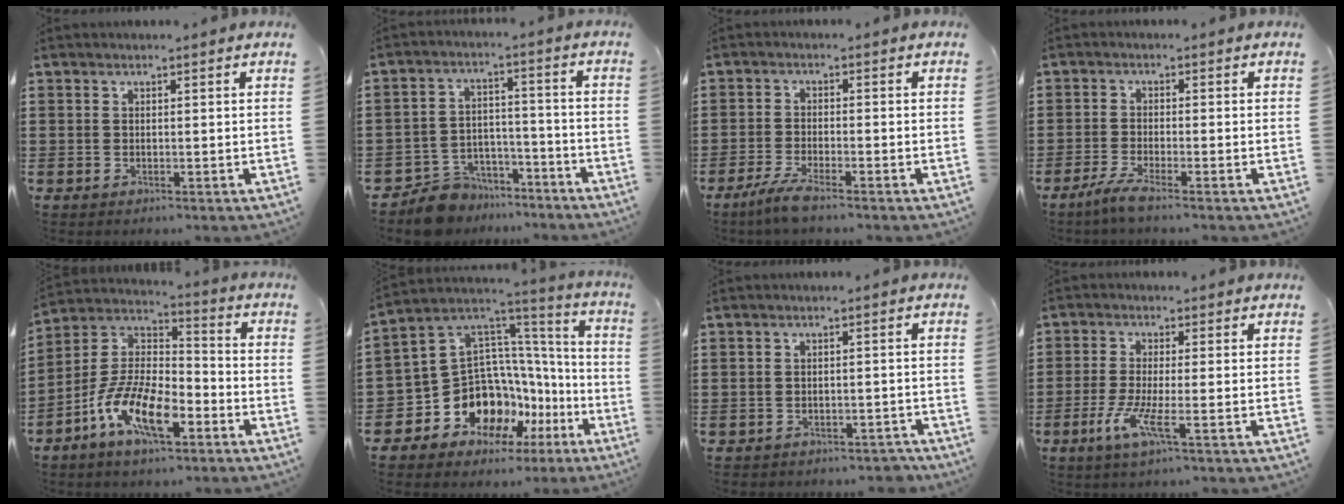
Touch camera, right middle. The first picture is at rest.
{"total": 7.6, "force": [-7.2, 2.5, 0.3], "torque": [-0.012, 0.027, -0.144]}
{"total": 4.0, "force": [-3.2, 0.3, 2.4], "torque": [-0.061, -0.011, -0.064]}
{"total": 3.3, "force": [-2.6, -0.1, 2.1], "torque": [-0.057, -0.013, -0.054]}
{"total": 11.8, "force": [-7.2, 4.5, 8.3], "torque": [-0.199, -0.003, -0.148]}
{"total": 12.9, "force": [-6.1, 9.8, 5.8], "torque": [-0.173, -0.014, -0.106]}
{"total": 2.3, "force": [-2.2, 0.7, 0.1], "torque": [-0.007, 0.001, -0.049]}
{"total": 5.4, "force": [-2.5, 0.7, 4.7], "torque": [-0.105, -0.013, -0.051]}